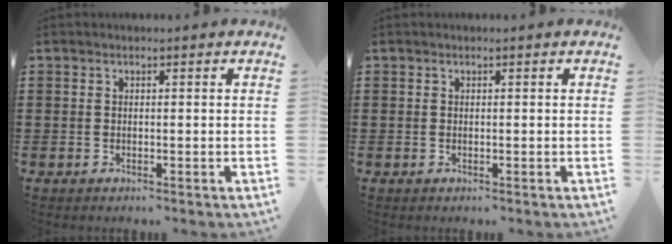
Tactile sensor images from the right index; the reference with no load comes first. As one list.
[{"total": 0.0}]